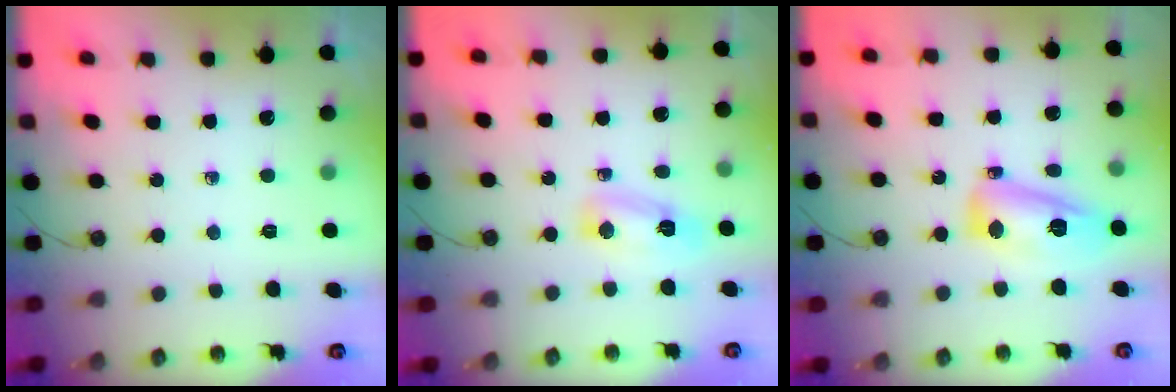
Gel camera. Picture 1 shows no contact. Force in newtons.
{"total": 6.6, "press": 5.5, "slide": 3.7}
{"total": 14.1, "press": 14.1, "slide": 1.3}